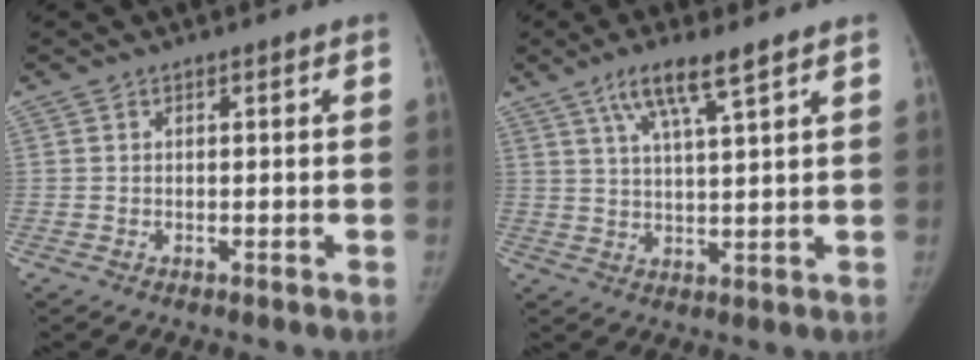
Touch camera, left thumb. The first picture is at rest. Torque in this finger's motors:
{"motor_torque": [0.16, -0.42, 0.82, -0.64, 0.06]}